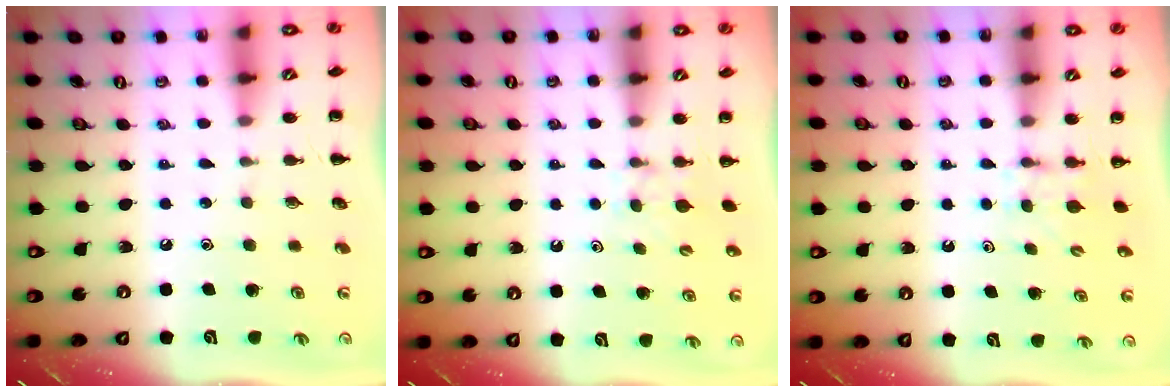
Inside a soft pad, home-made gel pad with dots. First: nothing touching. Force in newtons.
{"total": 3.7, "press": 3.4, "slide": 1.4}
{"total": 3.5, "press": 3.2, "slide": 1.4}